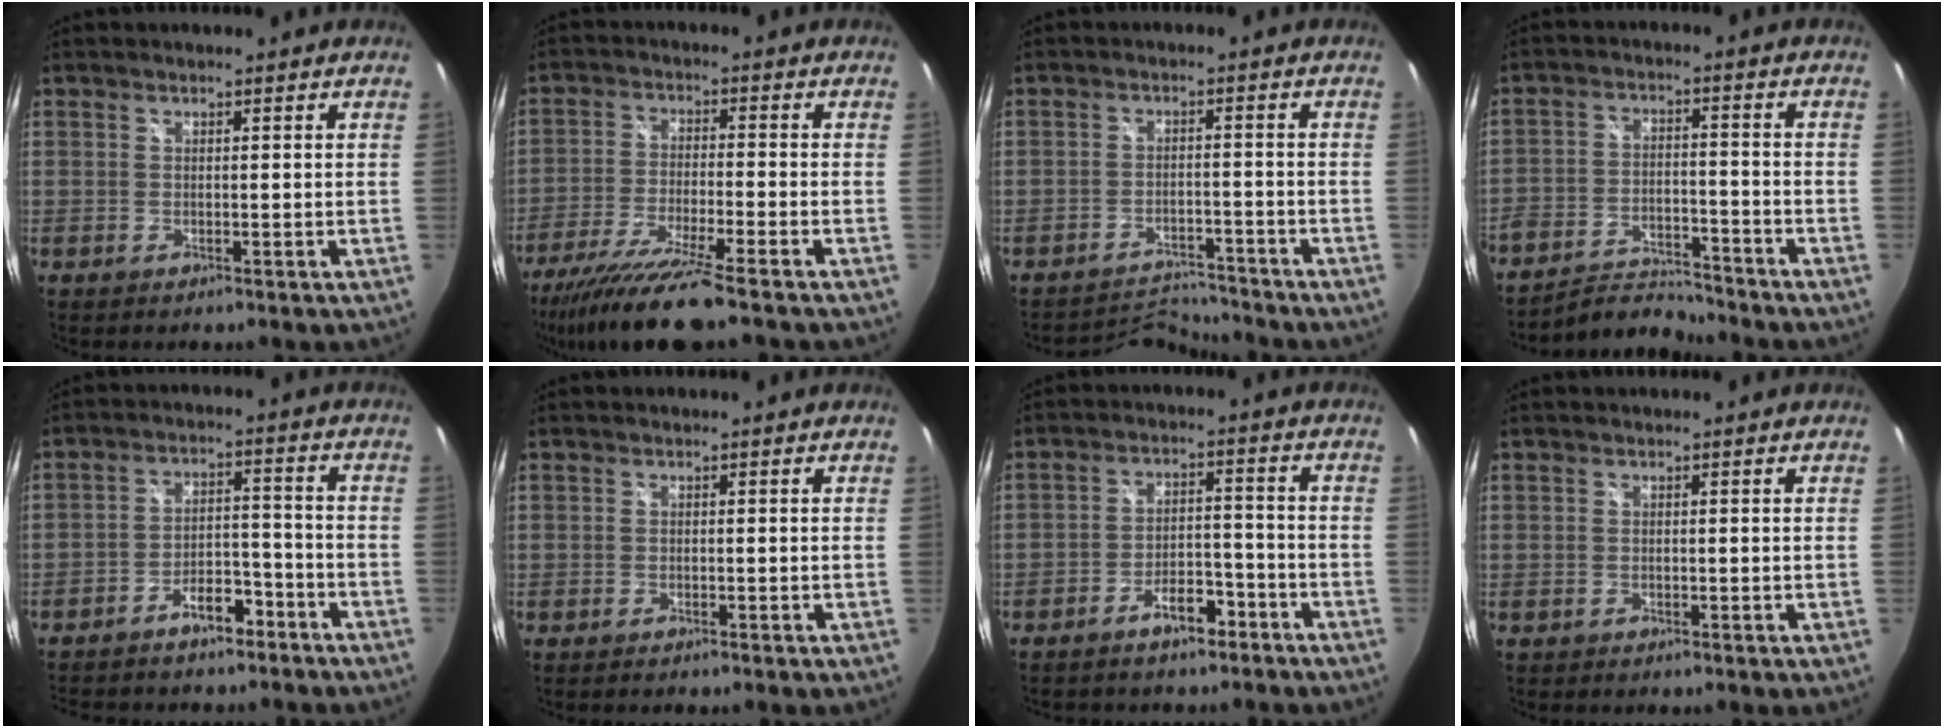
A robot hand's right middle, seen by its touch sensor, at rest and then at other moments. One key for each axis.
{"total": 13.5, "fx": -11.1, "fy": -0.2, "fz": 7.6, "tx": -0.162, "ty": -0.032, "tz": -0.197}
{"total": 5.6, "fx": -5.4, "fy": -0.2, "fz": -1.2, "tx": 0.000, "ty": 0.013, "tz": -0.093}
{"total": 8.9, "fx": -8.6, "fy": 1.5, "fz": 1.8, "tx": -0.049, "ty": 0.002, "tz": -0.150}
{"total": 10.0, "fx": -8.0, "fy": 4.2, "fz": 4.2, "tx": -0.089, "ty": 0.034, "tz": -0.114}
{"total": 1.0, "fx": -0.9, "fy": 0.3, "fz": 0.4, "tx": -0.010, "ty": -0.006, "tz": -0.017}
{"total": 6.6, "fx": -5.1, "fy": 3.0, "fz": 3.0, "tx": -0.065, "ty": 0.026, "tz": -0.068}
{"total": 0.0}